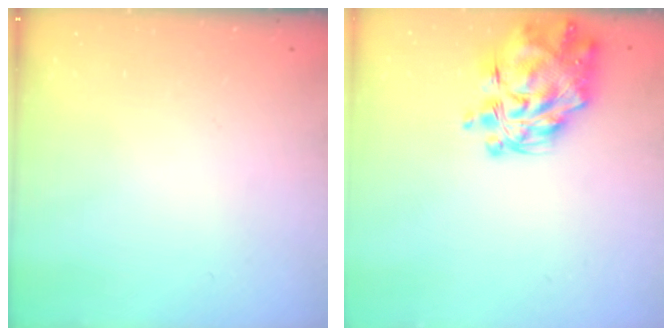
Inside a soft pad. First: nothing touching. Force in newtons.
{"total": 12.0, "press": 11.2, "slide": 4.3}